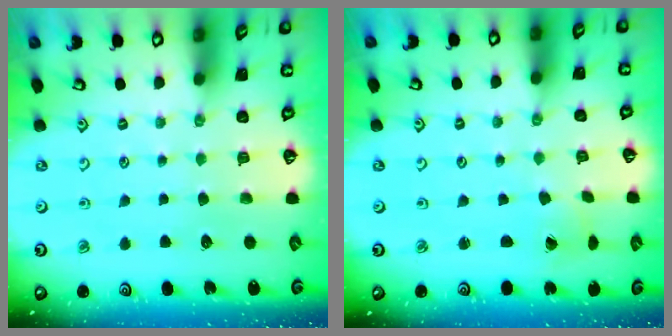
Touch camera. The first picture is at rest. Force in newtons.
{"total": 1.2, "press": 1.2, "slide": 0.1}